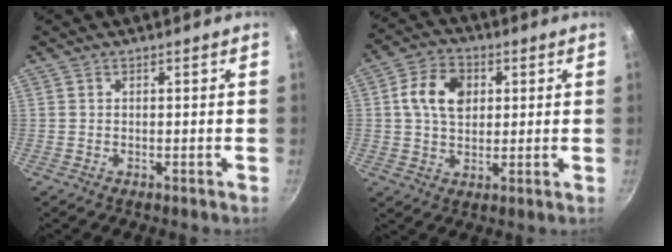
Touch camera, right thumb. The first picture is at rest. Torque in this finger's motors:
{"motor_torque": [0.58, 1.20, 0.44, -0.23, 0.51]}